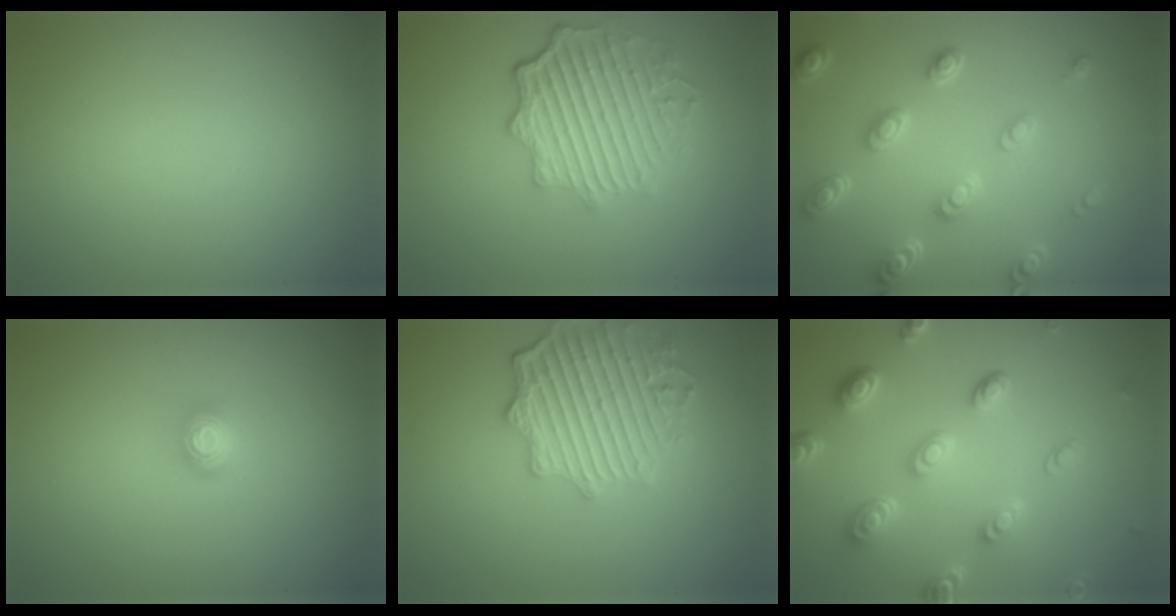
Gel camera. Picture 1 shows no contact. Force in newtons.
{"total": 6.0, "press": 4.7, "slide": 3.8}
{"total": 4.7, "press": 3.8, "slide": 2.9}
{"total": 1.6, "press": 1.2, "slide": 1.1}
{"total": 5.1, "press": 4.6, "slide": 2.3}
{"total": 5.2, "press": 3.9, "slide": 3.4}